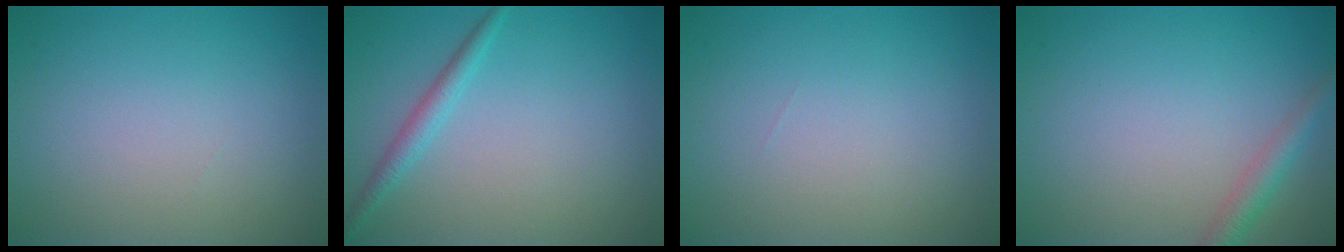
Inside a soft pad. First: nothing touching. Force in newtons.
{"total": 1.8, "press": 1.8, "slide": 0.1}
{"total": 0.0}
{"total": 2.1, "press": 2.1, "slide": 0.1}